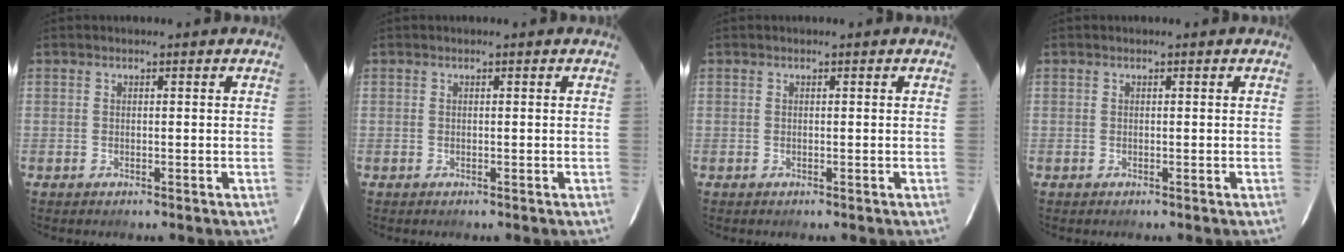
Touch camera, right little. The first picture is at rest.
{"total": 0.0}
{"total": 0.0}
{"total": 0.0}